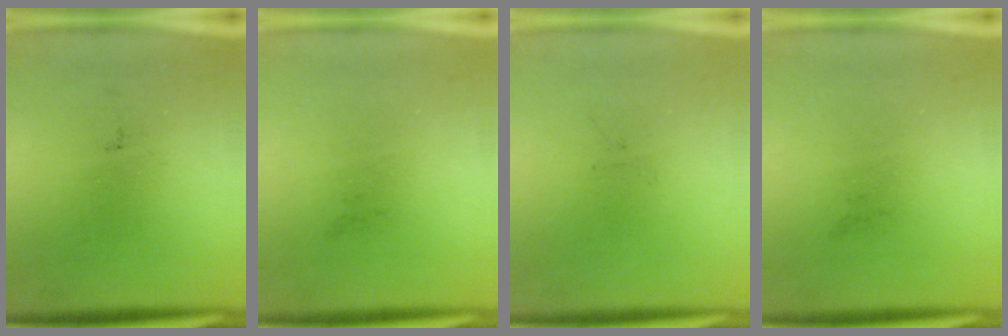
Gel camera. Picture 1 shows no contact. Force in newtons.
{"total": 0.0}
{"total": 0.0}
{"total": 0.0}